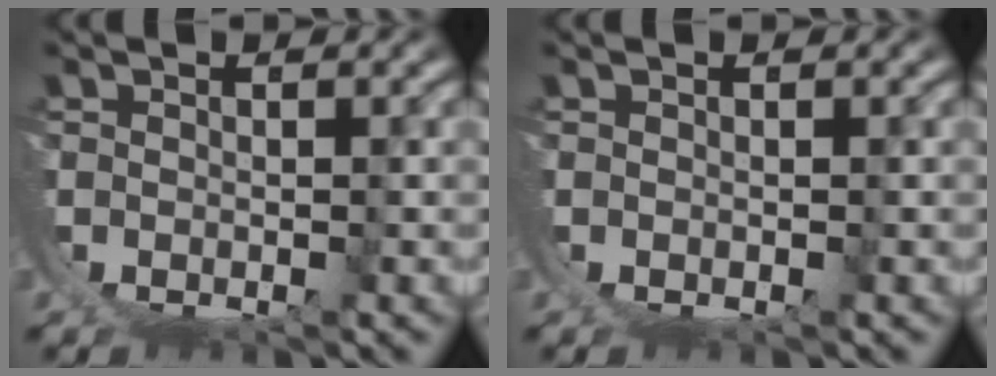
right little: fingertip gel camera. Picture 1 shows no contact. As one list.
[{"total": 0.0}]